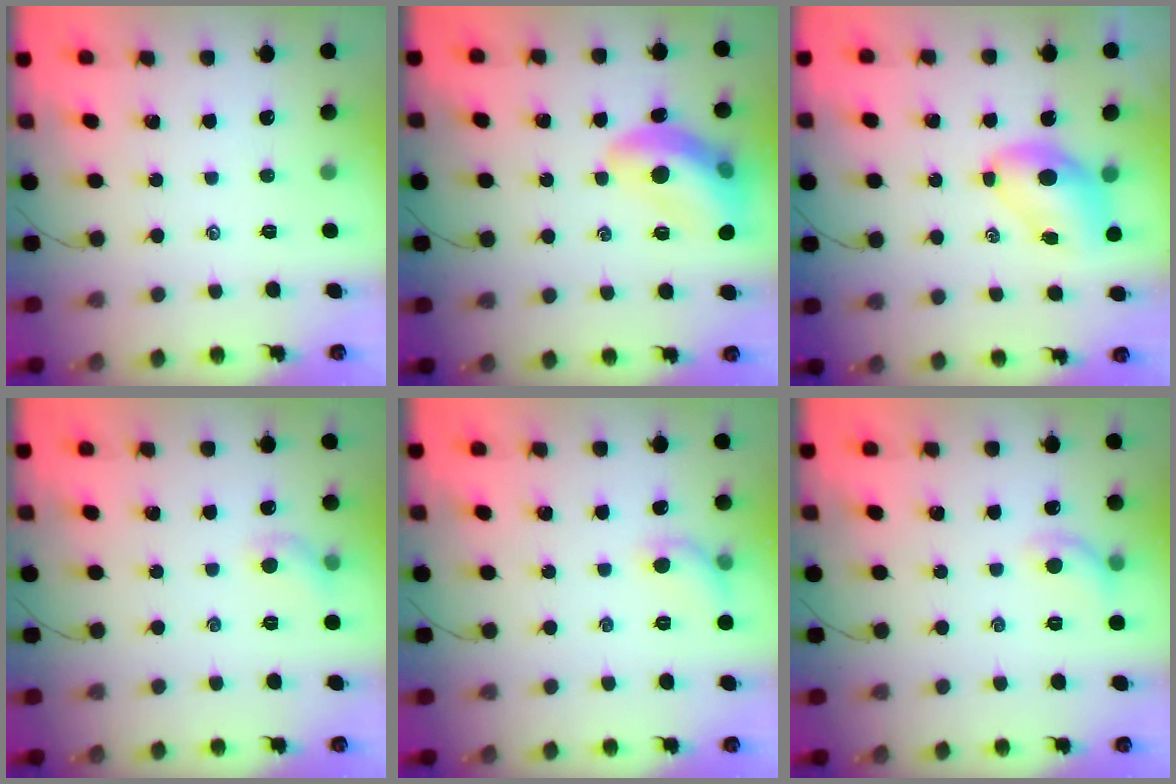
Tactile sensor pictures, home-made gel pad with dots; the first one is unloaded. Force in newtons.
{"total": 14.7, "press": 14.7, "slide": 1.3}
{"total": 7.2, "press": 7.1, "slide": 1.3}
{"total": 6.0, "press": 5.8, "slide": 1.4}
{"total": 6.1, "press": 5.9, "slide": 1.3}
{"total": 6.9, "press": 6.8, "slide": 0.9}